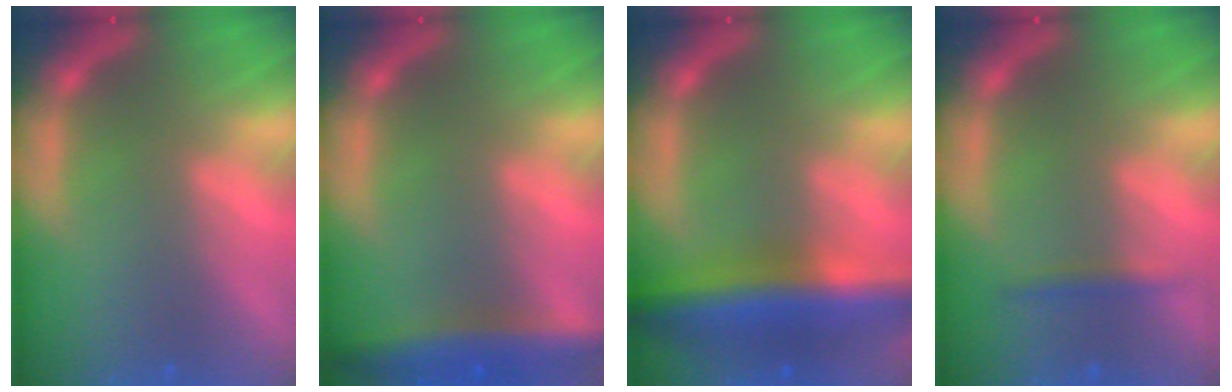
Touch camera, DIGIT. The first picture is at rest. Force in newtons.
{"total": 5.5}
{"total": 8.9}
{"total": 1.4}